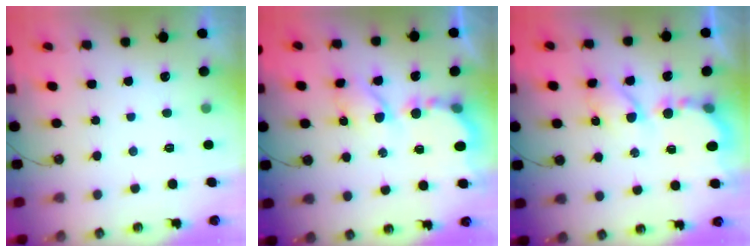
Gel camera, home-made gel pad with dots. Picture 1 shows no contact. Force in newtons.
{"total": 7.7, "press": 7.6, "slide": 0.6}
{"total": 7.7, "press": 7.6, "slide": 0.6}